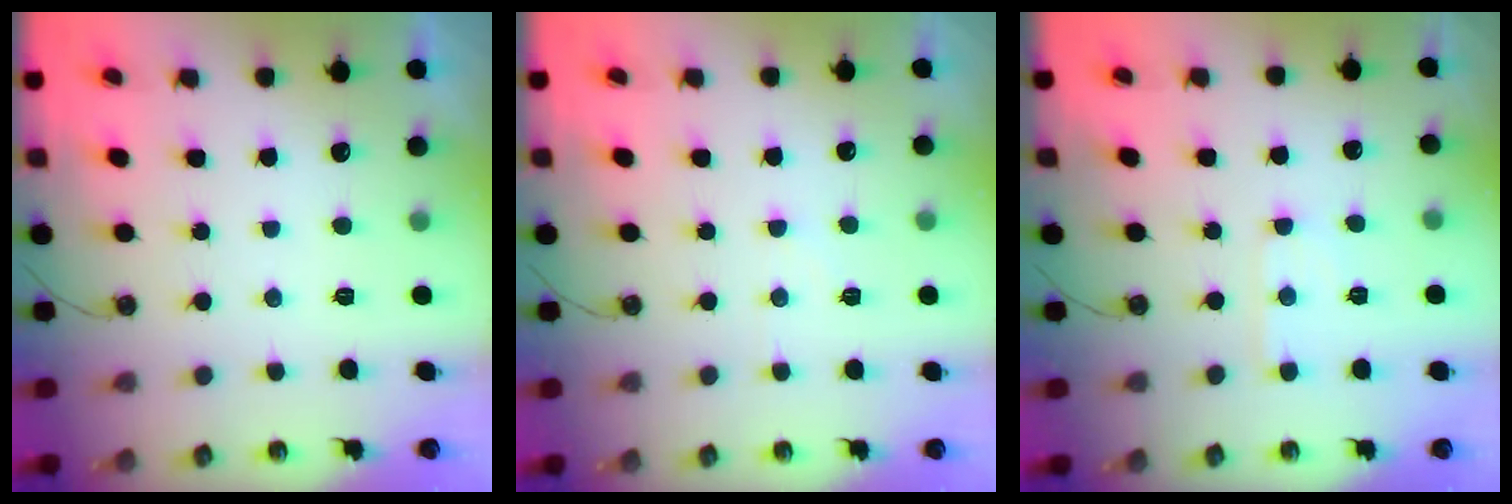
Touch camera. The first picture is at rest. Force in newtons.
{"total": 3.7, "press": 3.6, "slide": 0.6}
{"total": 3.4, "press": 3.3, "slide": 0.5}